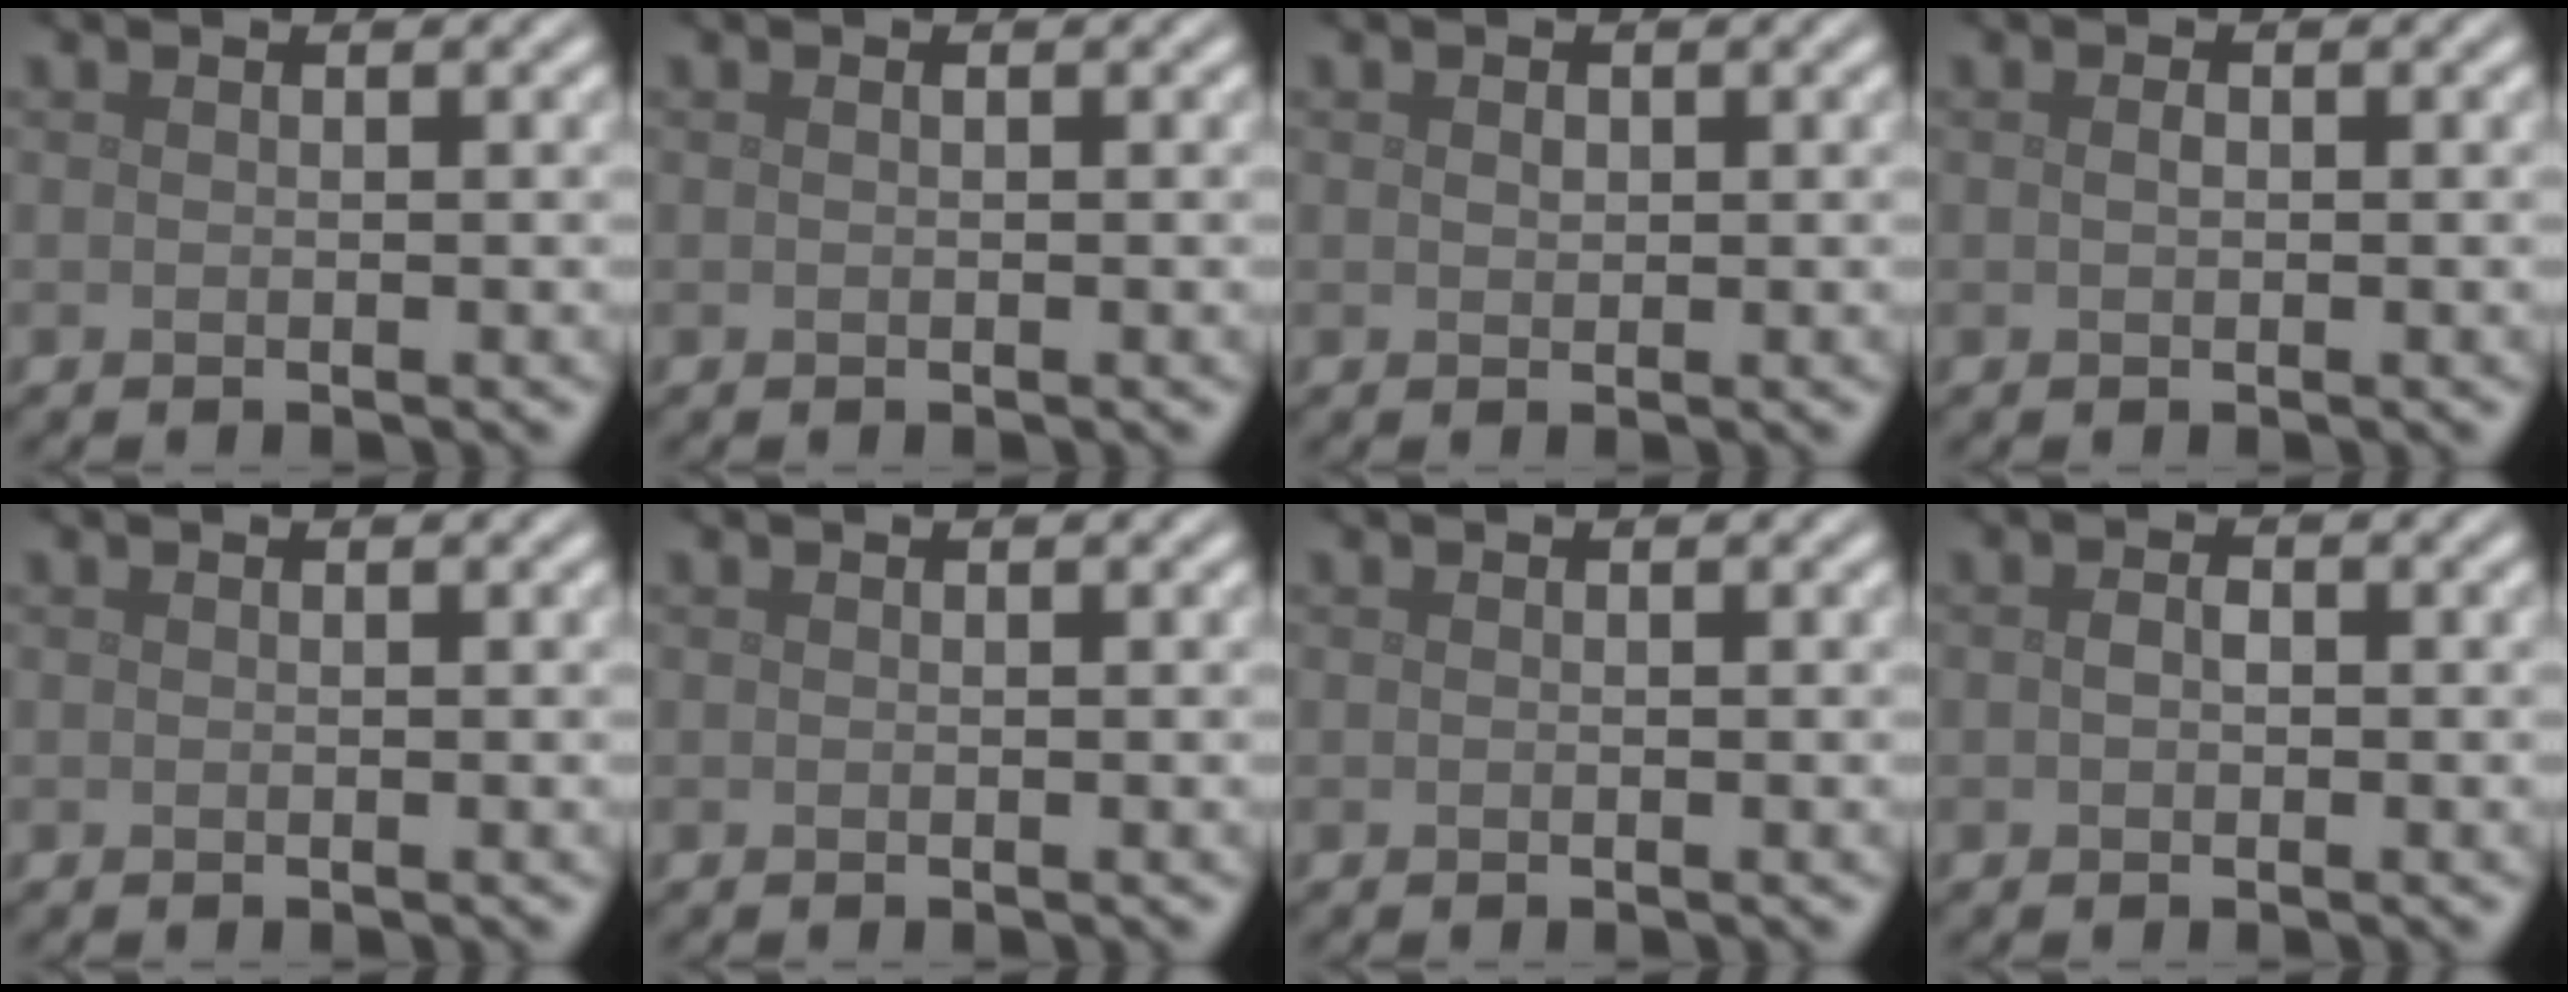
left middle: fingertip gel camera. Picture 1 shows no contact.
{"total": 0.0}
{"total": 0.6, "force": [0.2, 0.5, 0.4], "torque": [-0.009, -0.001, 0.004]}
{"total": 0.7, "force": [0.0, 0.4, 0.5], "torque": [-0.013, 0.000, 0.001]}
{"total": 0.0}
{"total": 0.0}
{"total": 0.0}
{"total": 1.2, "force": [-0.1, 0.8, 0.9], "torque": [-0.017, 0.001, -0.003]}